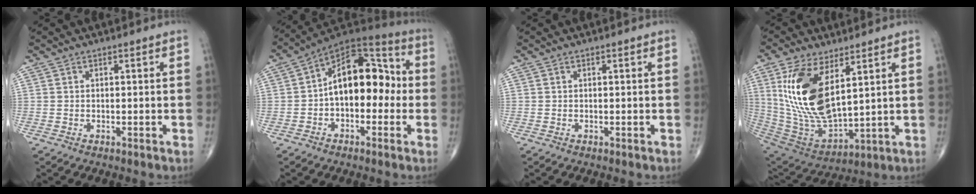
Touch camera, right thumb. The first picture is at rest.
{"total": 16.1, "force": [-0.6, 9.6, 12.9], "torque": [-0.162, 0.049, -0.025]}
{"total": 0.0}
{"total": 19.1, "force": [6.5, 8.9, 15.7], "torque": [-0.301, -0.030, 0.141]}